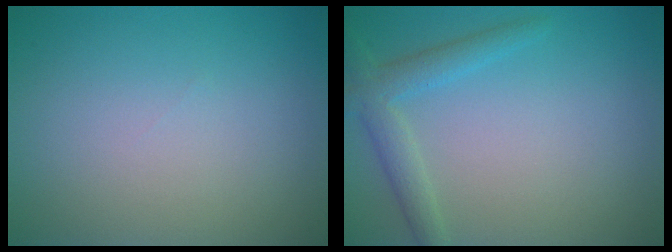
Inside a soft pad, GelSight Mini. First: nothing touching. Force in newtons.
{"total": 2.7, "press": 2.7, "slide": 0.1}